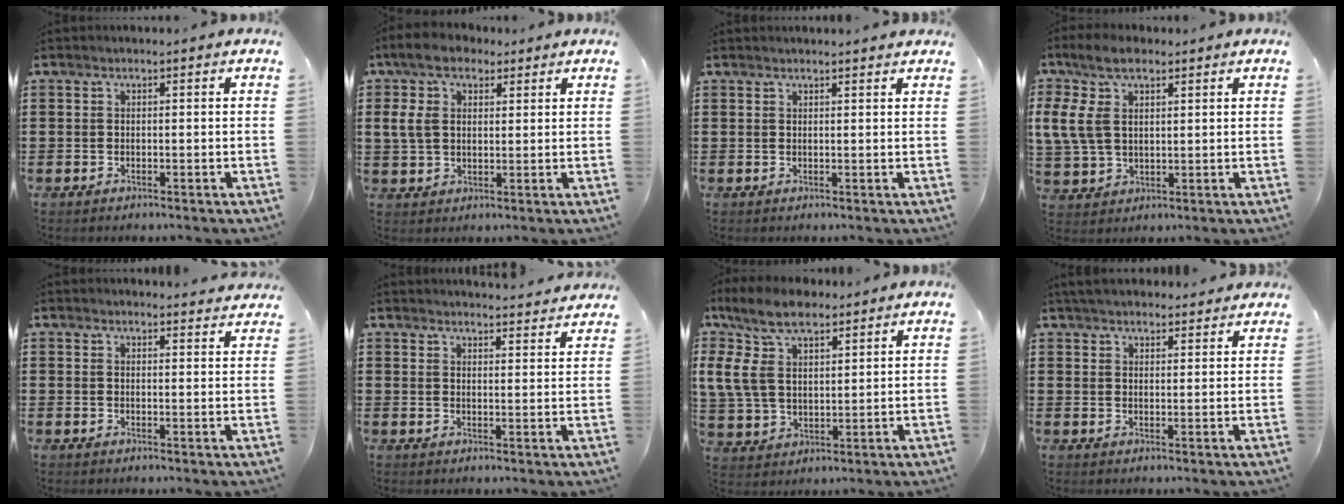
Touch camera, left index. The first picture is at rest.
{"total": 7.4, "force": [3.8, 4.6, 4.5], "torque": [-0.116, 0.012, 0.067]}
{"total": 1.0, "force": [1.0, -0.1, 0.1], "torque": [-0.005, -0.001, 0.020]}
{"total": 9.0, "force": [4.1, 5.1, 6.1], "torque": [-0.151, 0.011, 0.073]}
{"total": 2.2, "force": [2.2, 0.1, 0.0], "torque": [0.002, -0.008, 0.040]}
{"total": 3.1, "force": [3.1, -0.1, 0.0], "torque": [-0.002, -0.018, 0.056]}
{"total": 11.6, "force": [6.9, 5.9, 7.2], "torque": [-0.177, -0.001, 0.128]}
{"total": 3.9, "force": [3.7, 0.6, 0.7], "torque": [-0.024, -0.003, 0.072]}